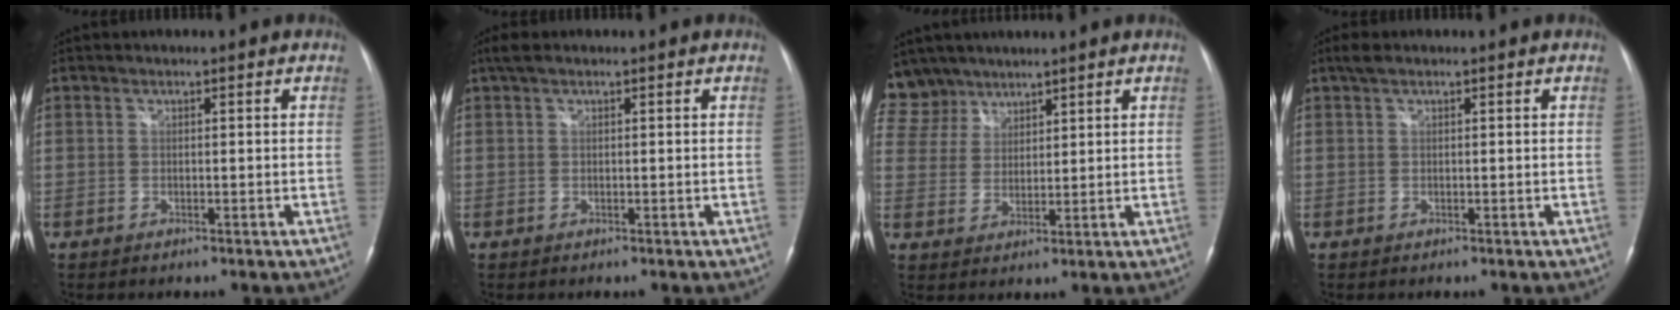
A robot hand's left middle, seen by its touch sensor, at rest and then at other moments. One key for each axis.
{"total": 2.1, "fx": 1.4, "fy": 0.6, "fz": 1.4, "tx": -0.033, "ty": 0.024, "tz": 0.028}
{"total": 8.4, "fx": 6.9, "fy": 4.7, "fz": 0.0, "tx": -0.006, "ty": 0.011, "tz": 0.144}
{"total": 1.6, "fx": 1.2, "fy": 0.5, "fz": 1.0, "tx": -0.024, "ty": 0.018, "tz": 0.023}